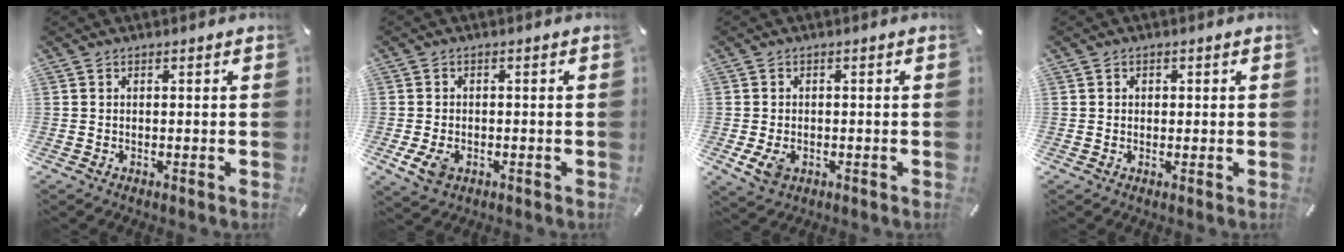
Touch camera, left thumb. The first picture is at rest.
{"total": 4.5, "force": [-1.4, 3.2, 2.8], "torque": [-0.067, -0.005, -0.031]}
{"total": 4.3, "force": [-1.2, 3.1, 2.6], "torque": [-0.056, -0.002, -0.026]}
{"total": 1.2, "force": [0.1, 1.2, 0.3], "torque": [0.001, 0.004, -0.003]}